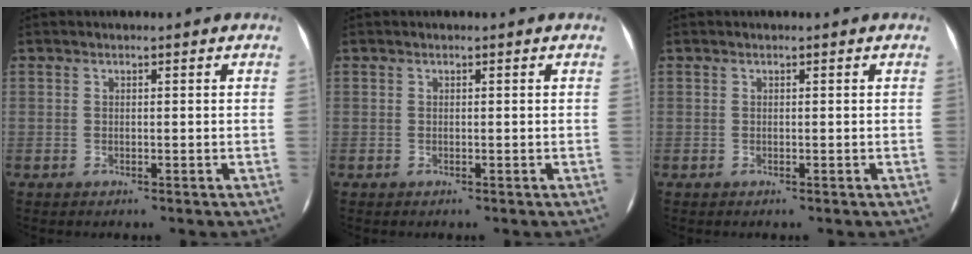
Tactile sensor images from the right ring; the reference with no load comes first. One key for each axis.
{"total": 0.0}
{"total": 0.0}